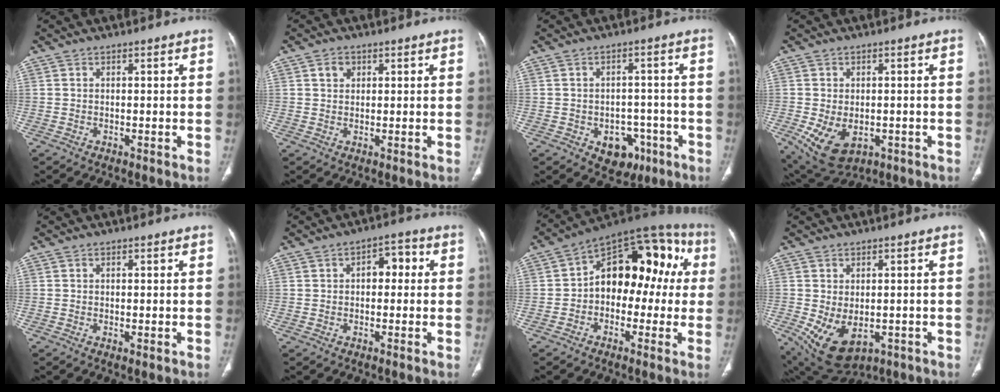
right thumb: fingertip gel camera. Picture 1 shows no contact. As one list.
[{"total": 2.4, "force": [1.0, 1.9, 1.0], "torque": [-0.010, -0.002, 0.017]}, {"total": 7.8, "force": [-3.4, 5.7, 4.1], "torque": [-0.021, 0.026, -0.035]}, {"total": 9.3, "force": [-2.7, 6.0, 6.6], "torque": [-0.111, -0.001, -0.026]}, {"total": 0.8, "force": [0.0, 0.3, 0.8], "torque": [-0.016, -0.005, 0.002]}, {"total": 4.7, "force": [0.5, 3.0, 3.6], "torque": [-0.032, 0.019, 0.000]}, {"total": 18.2, "force": [0.8, 11.7, 13.9], "torque": [-0.139, 0.058, -0.003]}, {"total": 10.1, "force": [-2.5, 6.4, 7.5], "torque": [-0.123, -0.007, -0.015]}]